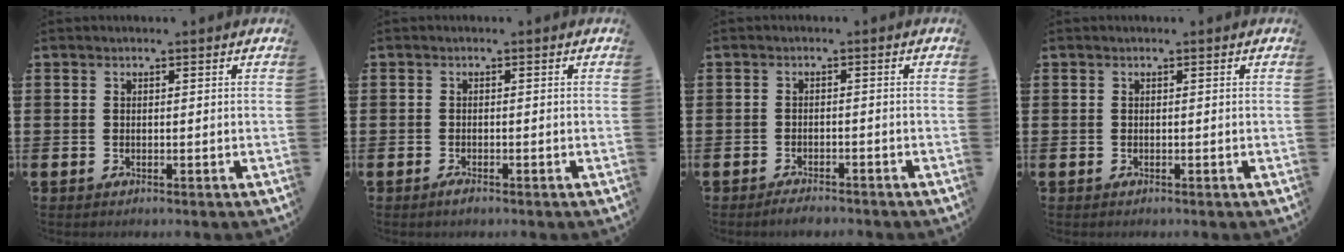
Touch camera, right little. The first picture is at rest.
{"total": 0.9, "force": [-0.6, 0.3, 0.6], "torque": [-0.011, -0.002, -0.011]}
{"total": 1.5, "force": [-1.5, 0.1, 0.4], "torque": [-0.009, 0.000, -0.028]}
{"total": 0.0}